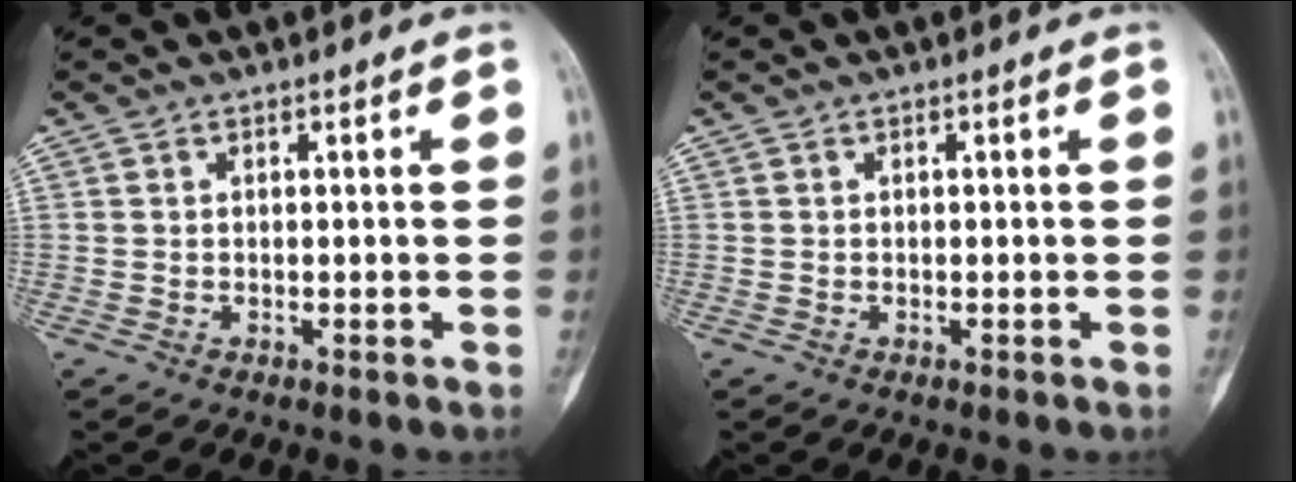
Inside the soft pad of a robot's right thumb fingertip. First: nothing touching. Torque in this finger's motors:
{"motor_torque": [-0.40, -0.07, -0.10, 0.14, 0.00]}